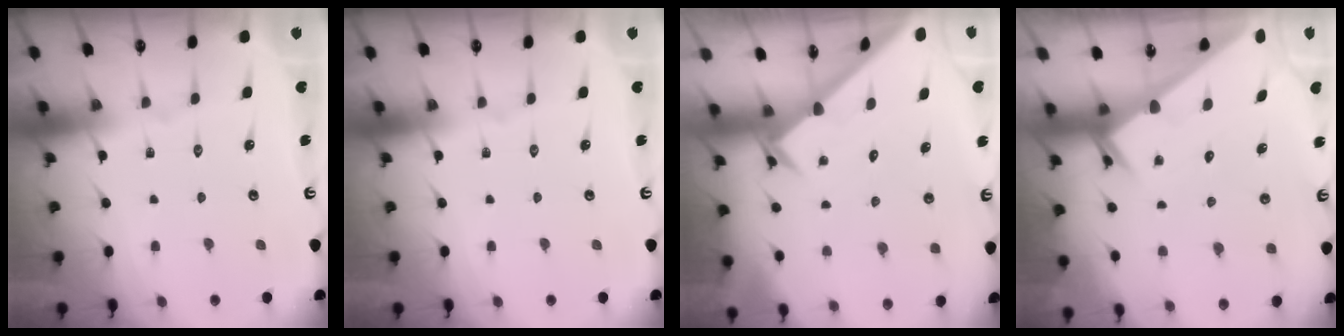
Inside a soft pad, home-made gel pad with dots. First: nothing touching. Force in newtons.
{"total": 0.0}
{"total": 2.6, "press": 2.6, "slide": 0.2}
{"total": 2.1, "press": 2.1, "slide": 0.1}